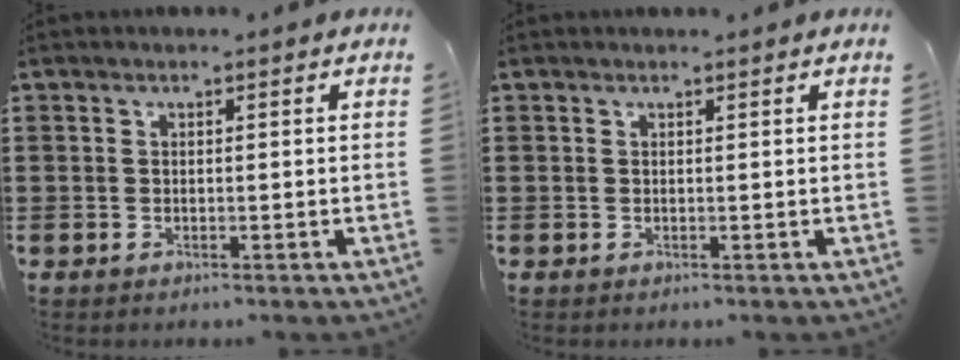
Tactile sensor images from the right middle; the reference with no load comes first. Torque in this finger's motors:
{"motor_torque": [-0.38, 0.11, -0.11, -0.01]}